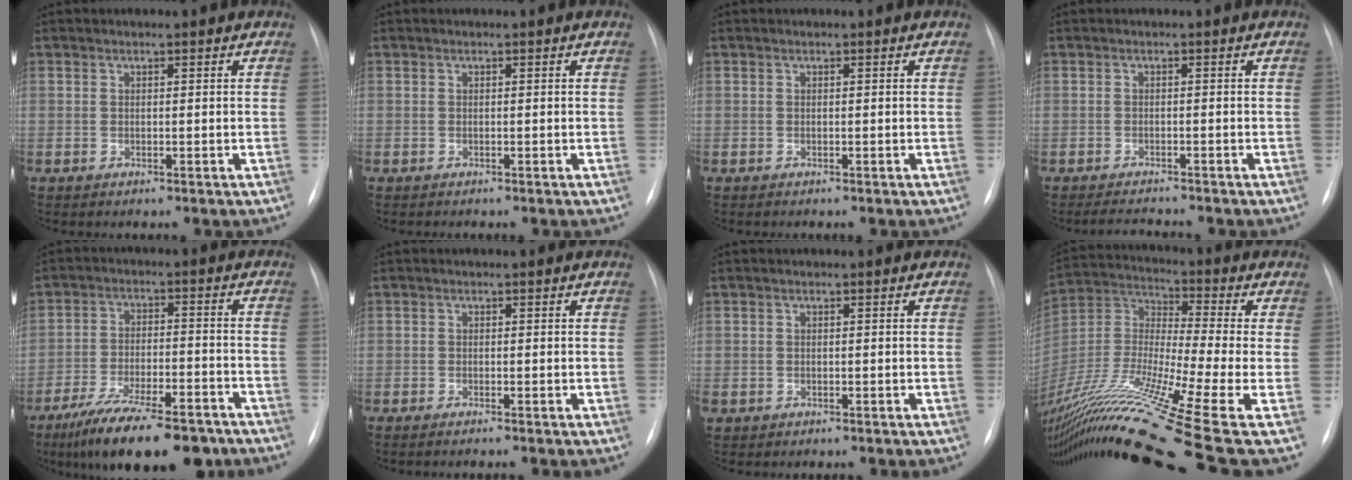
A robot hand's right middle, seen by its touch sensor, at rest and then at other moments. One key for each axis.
{"total": 0.0}
{"total": 0.0}
{"total": 3.1, "fx": -3.1, "fy": -0.1, "fz": 0.6, "tx": -0.014, "ty": -0.014, "tz": -0.048}
{"total": 17.1, "fx": -13.0, "fy": 4.5, "fz": 10.2, "tx": -0.148, "ty": -0.010, "tz": -0.206}
{"total": 1.2, "fx": -0.9, "fy": -0.3, "fz": 0.7, "tx": -0.009, "ty": 0.001, "tz": -0.015}
{"total": 0.6, "fx": -0.2, "fy": 0.5, "fz": 0.2, "tx": -0.005, "ty": 0.004, "tz": 0.001}
{"total": 24.7, "fx": -16.4, "fy": -0.6, "fz": 18.5, "tx": -0.374, "ty": -0.033, "tz": -0.304}